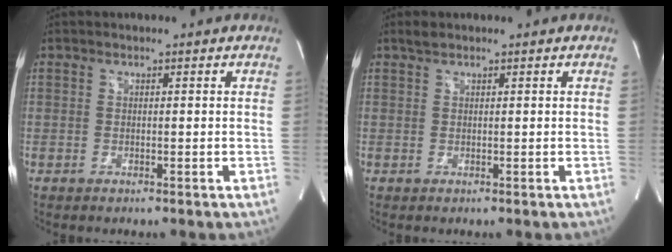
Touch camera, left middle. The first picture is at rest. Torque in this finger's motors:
{"motor_torque": [0.18, -0.04, -0.13, 0.00]}